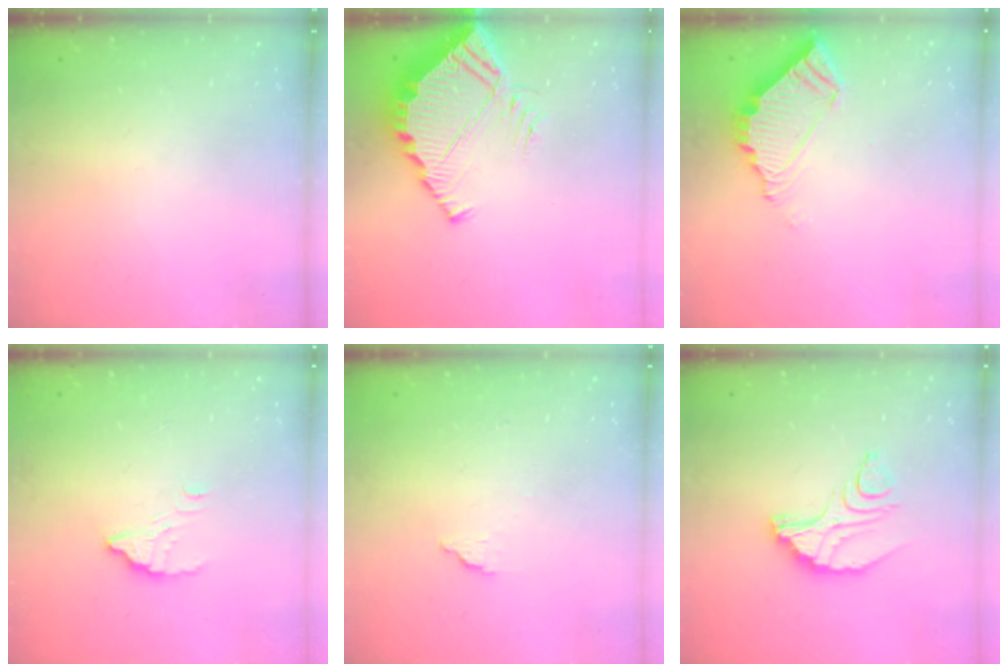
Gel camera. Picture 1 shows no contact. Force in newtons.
{"total": 6.9, "press": 6.9, "slide": 0.4}
{"total": 7.2, "press": 7.2, "slide": 0.2}
{"total": 3.0, "press": 3.0, "slide": 0.1}
{"total": 2.0, "press": 2.0, "slide": 0.1}
{"total": 8.9, "press": 8.8, "slide": 0.8}